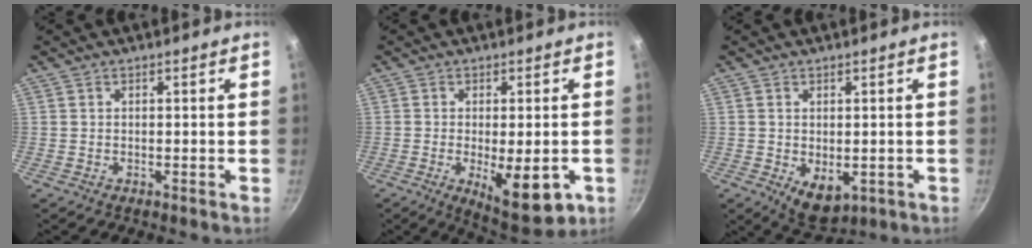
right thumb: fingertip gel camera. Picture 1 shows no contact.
{"total": 11.6, "force": [-3.2, 4.4, 10.2], "torque": [-0.128, -0.007, -0.032]}
{"total": 6.1, "force": [-0.9, 3.9, 4.6], "torque": [-0.060, -0.014, -0.001]}